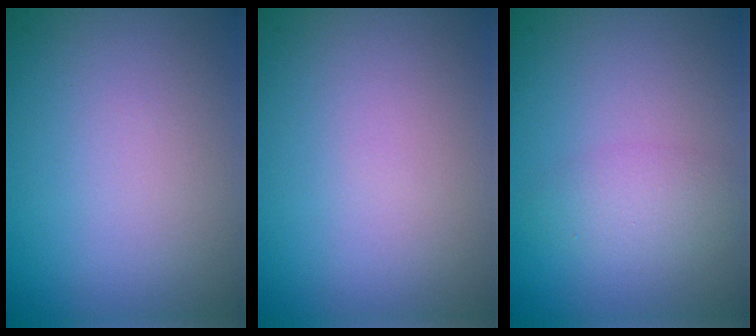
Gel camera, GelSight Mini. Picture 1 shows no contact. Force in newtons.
{"total": 0.0}
{"total": 2.2, "press": 2.1, "slide": 0.2}